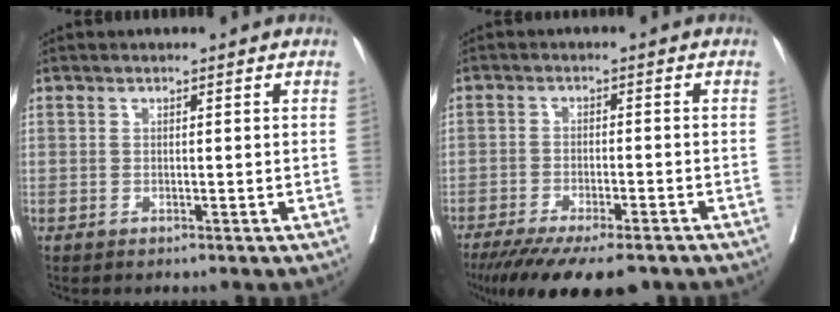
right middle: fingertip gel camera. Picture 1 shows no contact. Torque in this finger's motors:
{"motor_torque": [1.20, -0.94, 0.28, 0.10]}